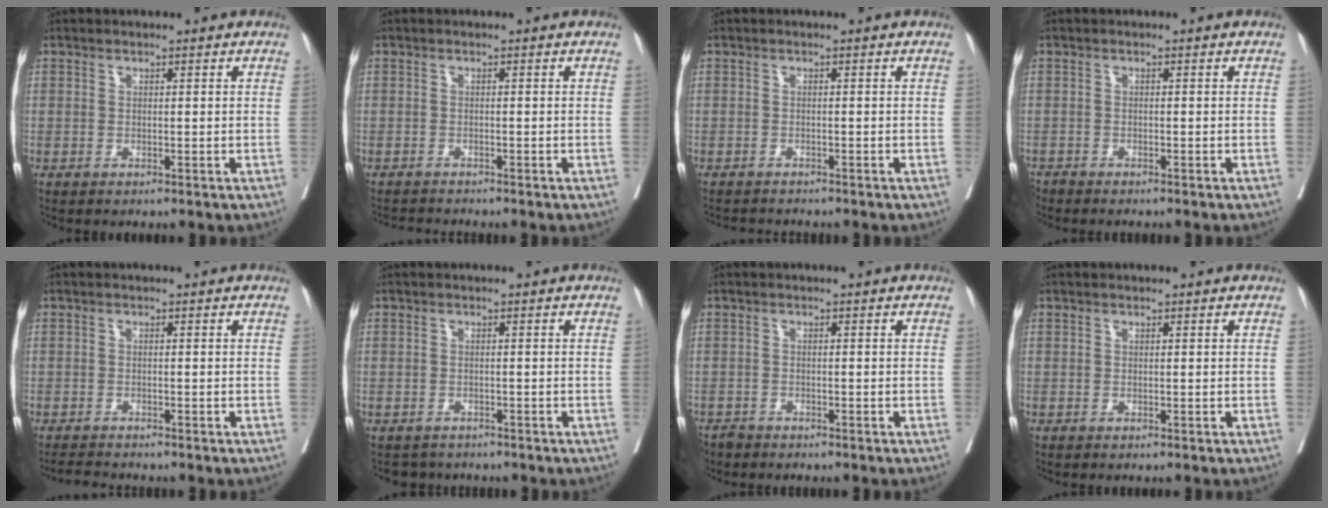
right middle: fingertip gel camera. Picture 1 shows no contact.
{"total": 2.4, "force": [-2.3, -0.3, 0.1], "torque": [-0.002, -0.011, -0.038]}
{"total": 2.9, "force": [-2.9, 0.4, 0.4], "torque": [-0.004, -0.008, -0.044]}
{"total": 2.0, "force": [-2.0, 0.1, 0.2], "torque": [-0.002, -0.005, -0.034]}
{"total": 2.6, "force": [-2.5, 0.2, 0.6], "torque": [-0.010, -0.011, -0.041]}
{"total": 2.7, "force": [-2.4, 1.2, -0.3], "torque": [0.003, -0.001, -0.038]}
{"total": 2.2, "force": [-2.0, 0.9, -0.1], "torque": [-0.001, -0.002, -0.037]}
{"total": 0.0}